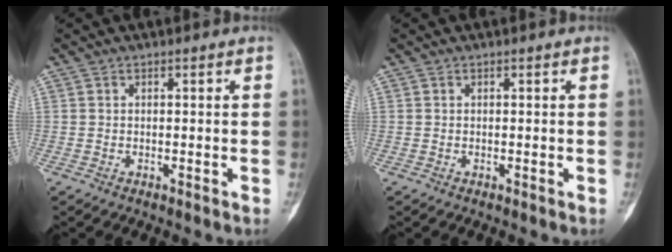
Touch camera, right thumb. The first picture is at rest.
{"total": 0.0}